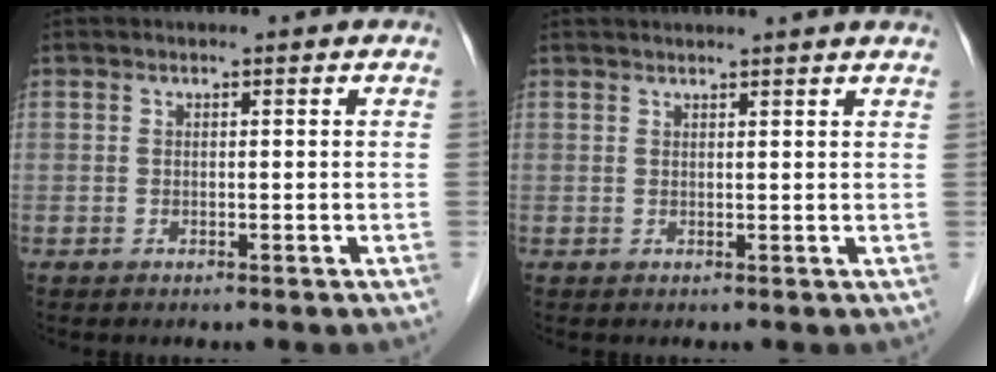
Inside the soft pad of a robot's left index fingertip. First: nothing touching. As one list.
[{"total": 5.6, "force": [5.1, -0.7, 2.2], "torque": [-0.024, 0.018, 0.050]}]